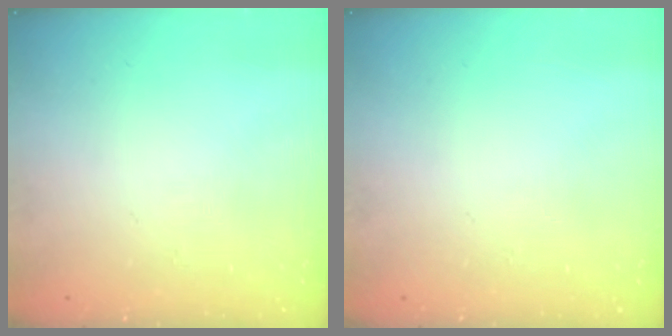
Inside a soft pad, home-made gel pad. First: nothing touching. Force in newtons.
{"total": 0.0}